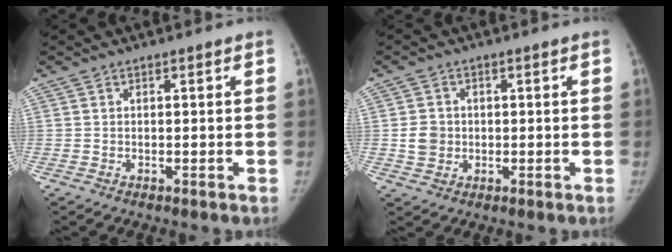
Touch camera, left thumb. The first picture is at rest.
{"total": 4.2, "force": [-0.1, 3.9, 1.7], "torque": [-0.014, 0.004, 0.001]}